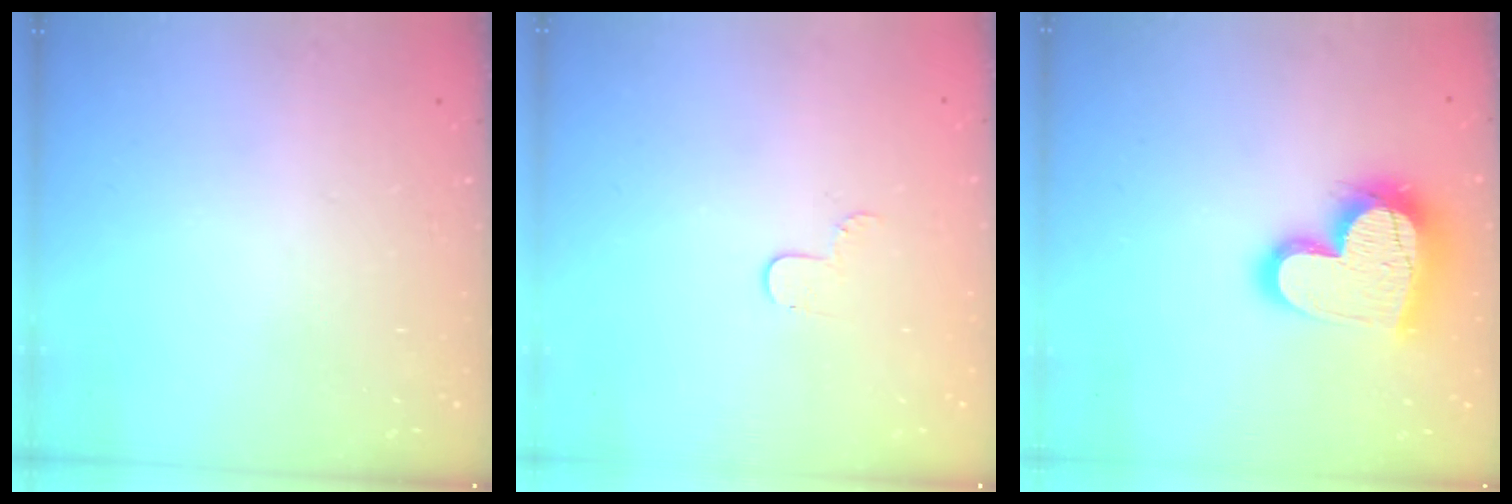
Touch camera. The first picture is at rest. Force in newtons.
{"total": 4.0, "press": 3.9, "slide": 0.3}
{"total": 18.7, "press": 18.6, "slide": 1.4}